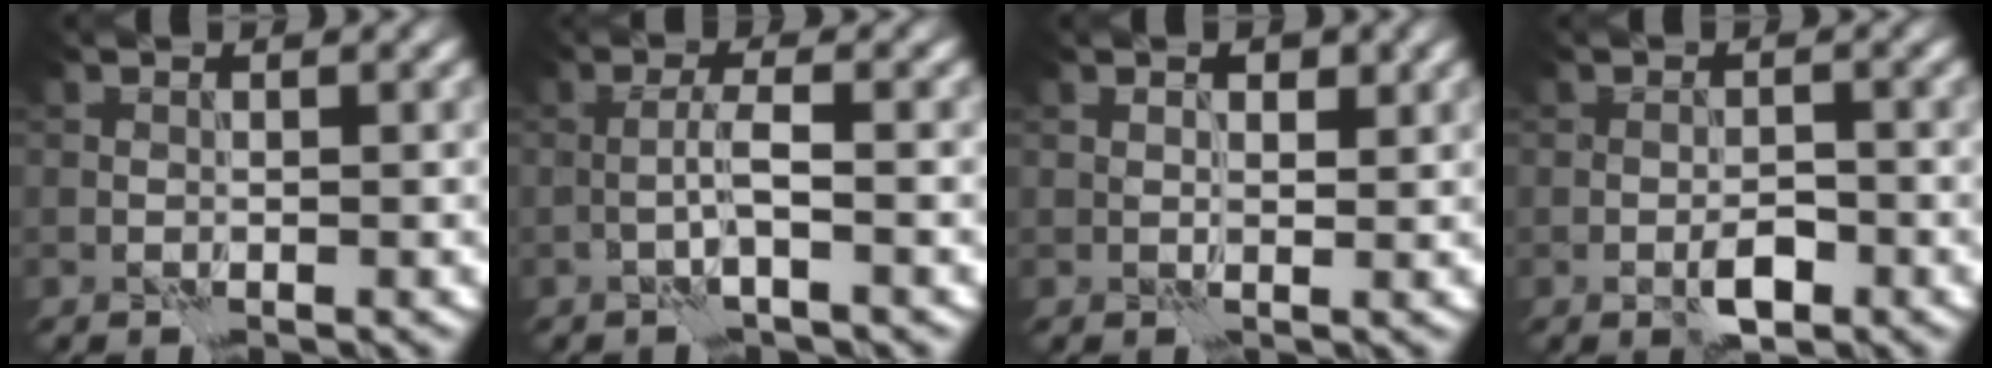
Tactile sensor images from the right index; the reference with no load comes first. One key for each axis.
{"total": 2.1, "fx": -0.6, "fy": 0.1, "fz": 2.1, "tx": -0.041, "ty": 0.006, "tz": -0.016}
{"total": 1.9, "fx": 0.9, "fy": 1.0, "fz": 1.4, "tx": -0.013, "ty": -0.005, "tz": 0.014}
{"total": 2.4, "fx": -1.3, "fy": 0.9, "fz": 1.9, "tx": -0.032, "ty": 0.002, "tz": -0.023}